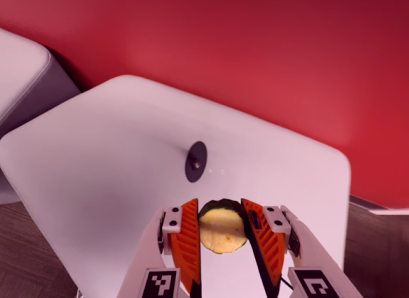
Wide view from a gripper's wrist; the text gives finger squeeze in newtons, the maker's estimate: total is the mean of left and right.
{"total": 11.5, "left": 12.1, "right": 10.9}